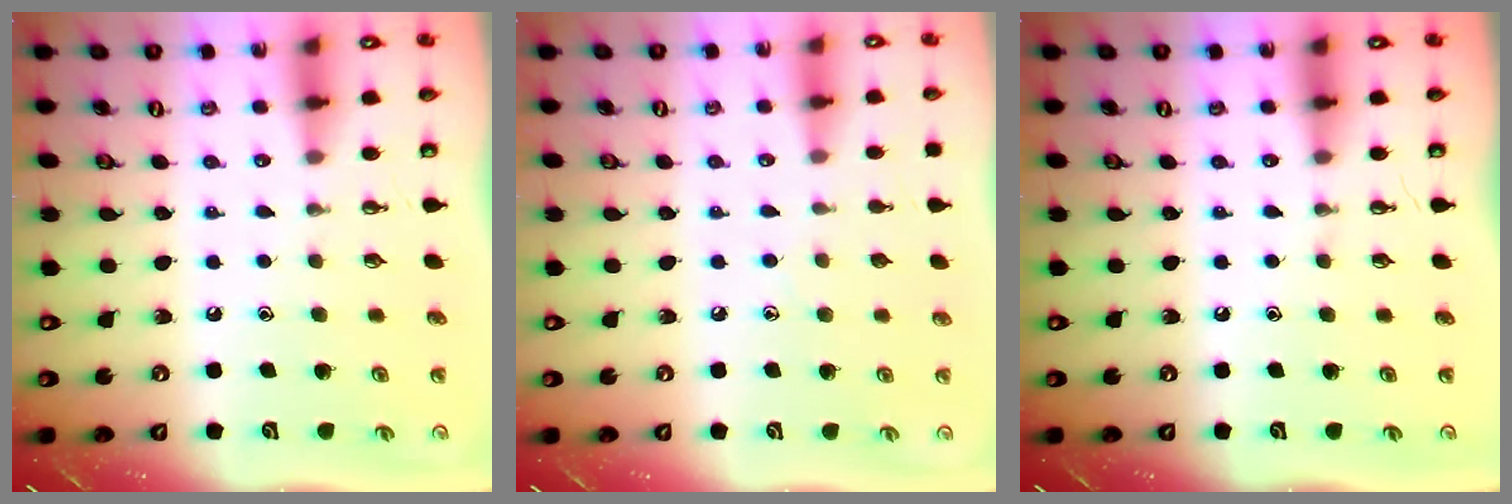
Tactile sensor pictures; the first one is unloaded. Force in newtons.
{"total": 4.9, "press": 4.8, "slide": 0.7}
{"total": 0.0}